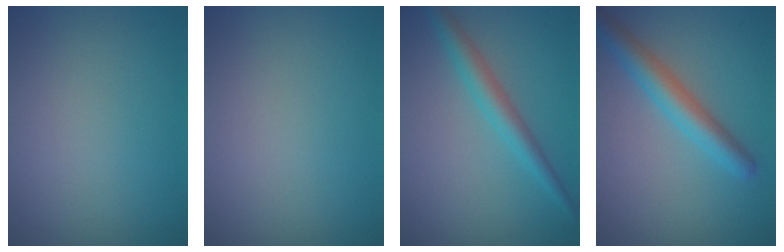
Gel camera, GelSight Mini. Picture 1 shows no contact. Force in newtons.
{"total": 0.0}
{"total": 2.9, "press": 2.9, "slide": 0.1}
{"total": 4.0, "press": 4.0, "slide": 0.2}